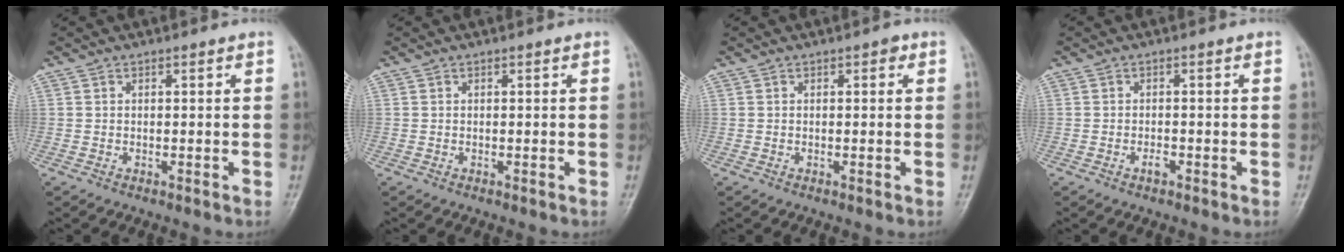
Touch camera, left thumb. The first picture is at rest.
{"total": 0.0}
{"total": 0.9, "force": [0.3, 0.5, 0.7], "torque": [-0.002, 0.002, 0.000]}
{"total": 1.4, "force": [-0.8, 0.7, 0.9], "torque": [-0.015, 0.005, -0.014]}